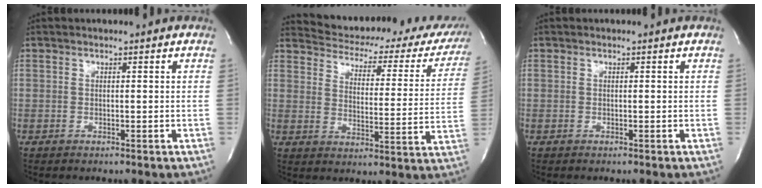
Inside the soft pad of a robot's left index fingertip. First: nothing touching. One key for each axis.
{"total": 24.8, "fx": 22.5, "fy": 6.5, "fz": 8.1, "tx": -0.113, "ty": -0.056, "tz": 0.261}
{"total": 0.0}